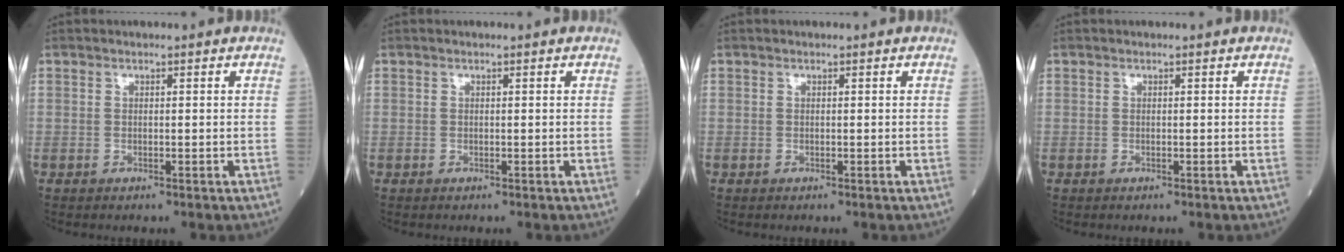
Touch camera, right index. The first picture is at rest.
{"total": 0.0}
{"total": 0.0}
{"total": 0.0}